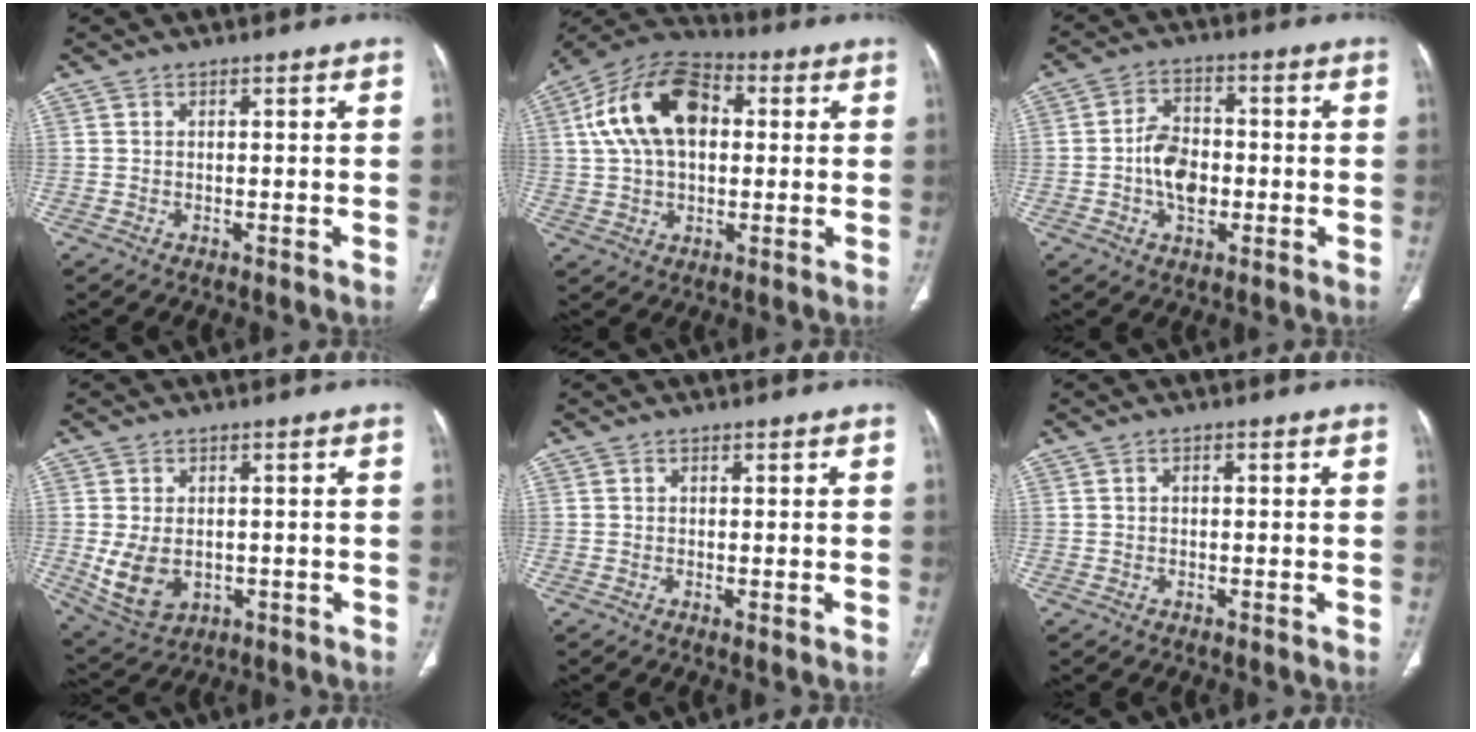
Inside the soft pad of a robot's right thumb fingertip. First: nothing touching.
{"total": 17.3, "force": [3.3, 10.8, 13.1], "torque": [-0.228, 0.022, 0.050]}
{"total": 8.4, "force": [-1.3, 5.7, 6.1], "torque": [-0.089, 0.015, -0.027]}
{"total": 8.4, "force": [-1.0, 6.0, 5.9], "torque": [-0.104, -0.004, 0.002]}
{"total": 0.7, "force": [0.0, 0.1, 0.7], "torque": [-0.017, -0.005, -0.001]}
{"total": 1.0, "force": [0.1, 0.6, 0.7], "torque": [-0.013, 0.006, 0.001]}